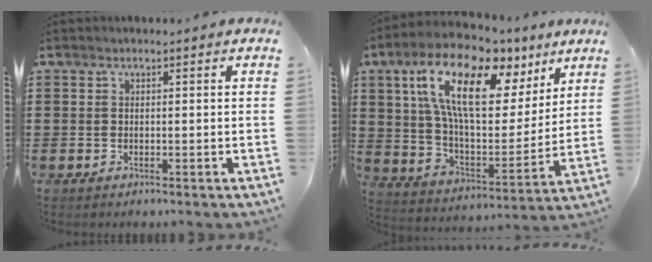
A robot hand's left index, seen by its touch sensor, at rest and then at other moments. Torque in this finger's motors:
{"motor_torque": [1.42, -0.72, 1.05, 0.21]}